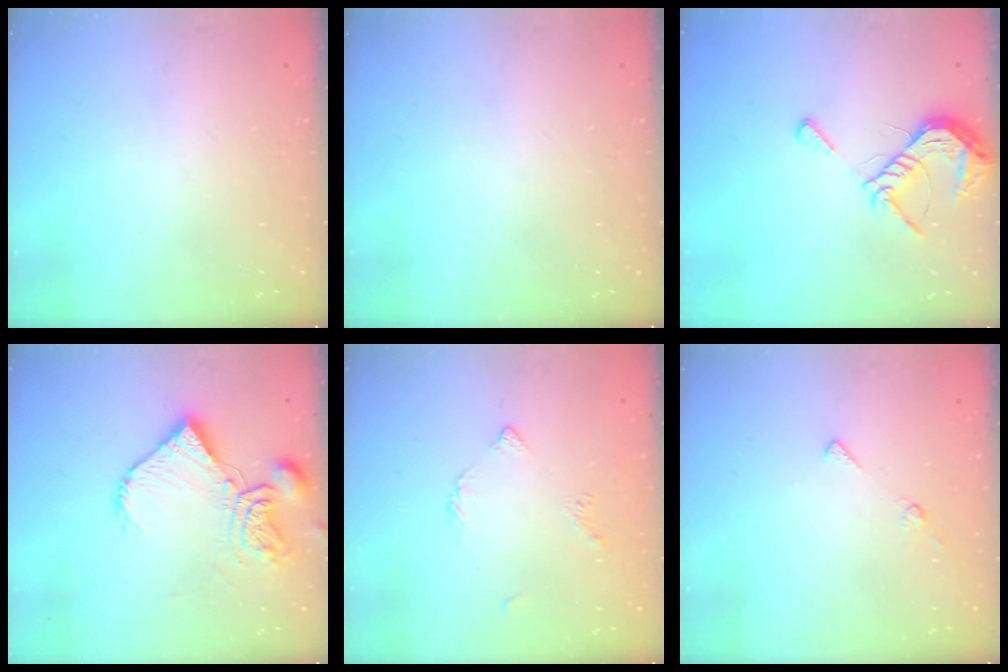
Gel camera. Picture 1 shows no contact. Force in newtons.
{"total": 0.0}
{"total": 8.5, "press": 8.5, "slide": 1.0}
{"total": 12.2, "press": 12.1, "slide": 1.5}
{"total": 3.5, "press": 3.4, "slide": 0.8}
{"total": 6.5, "press": 6.5, "slide": 0.7}